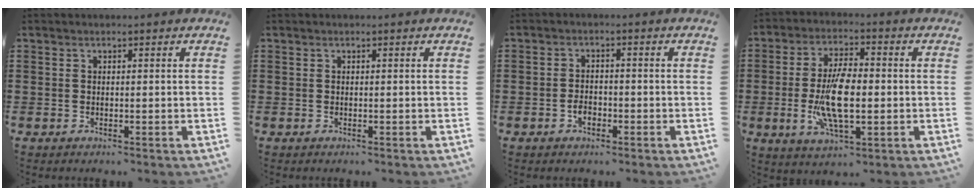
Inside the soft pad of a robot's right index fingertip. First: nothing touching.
{"total": 0.0}
{"total": 2.0, "force": [-1.1, 1.2, 1.3], "torque": [-0.027, 0.001, -0.021]}
{"total": 10.7, "force": [-1.3, 4.1, 9.8], "torque": [-0.214, -0.011, -0.026]}